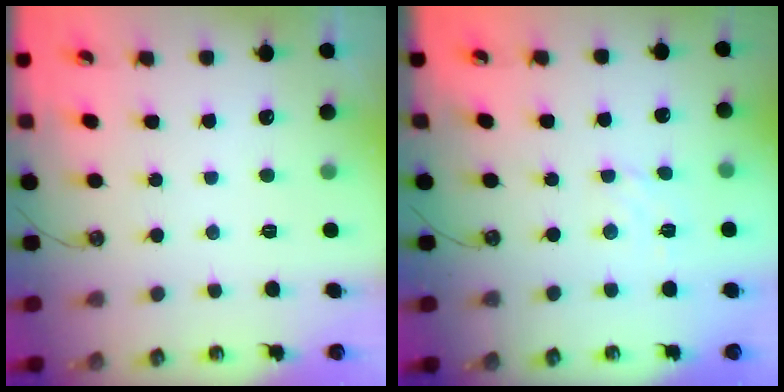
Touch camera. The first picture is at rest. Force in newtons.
{"total": 3.1, "press": 3.0, "slide": 0.5}